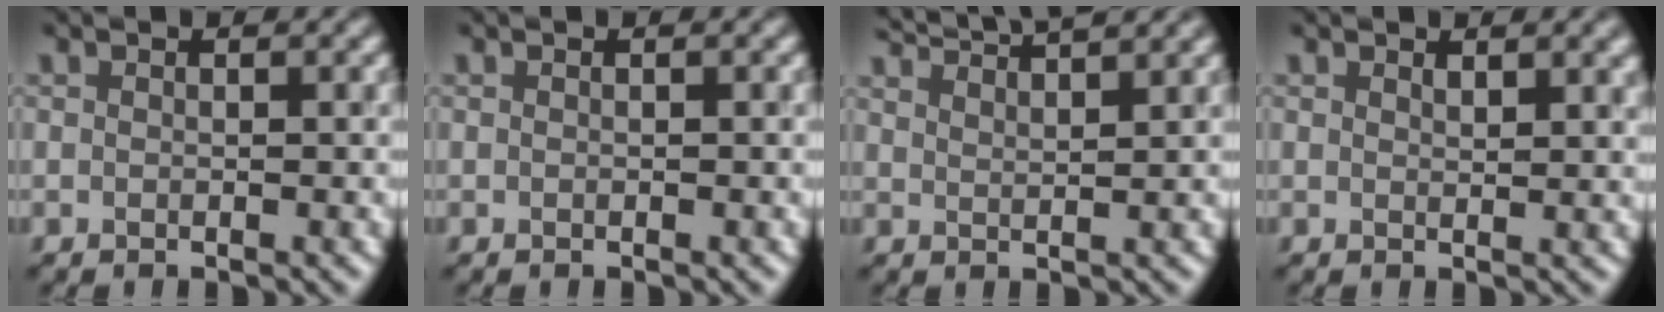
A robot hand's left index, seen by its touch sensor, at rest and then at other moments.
{"total": 0.0}
{"total": 5.8, "force": [5.1, 0.8, 2.5], "torque": [-0.016, 0.025, 0.054]}
{"total": 1.4, "force": [1.0, 0.3, 0.8], "torque": [-0.008, 0.004, 0.016]}